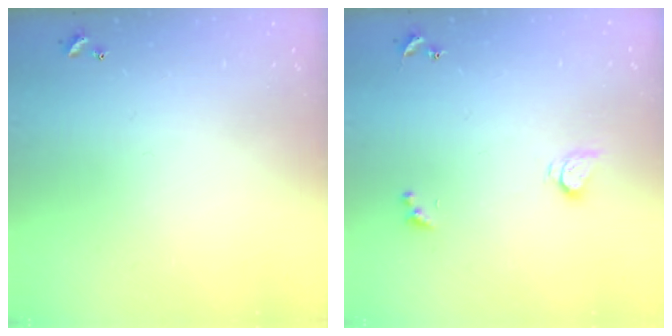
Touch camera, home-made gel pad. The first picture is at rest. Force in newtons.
{"total": 2.6, "press": 2.6, "slide": 0.2}